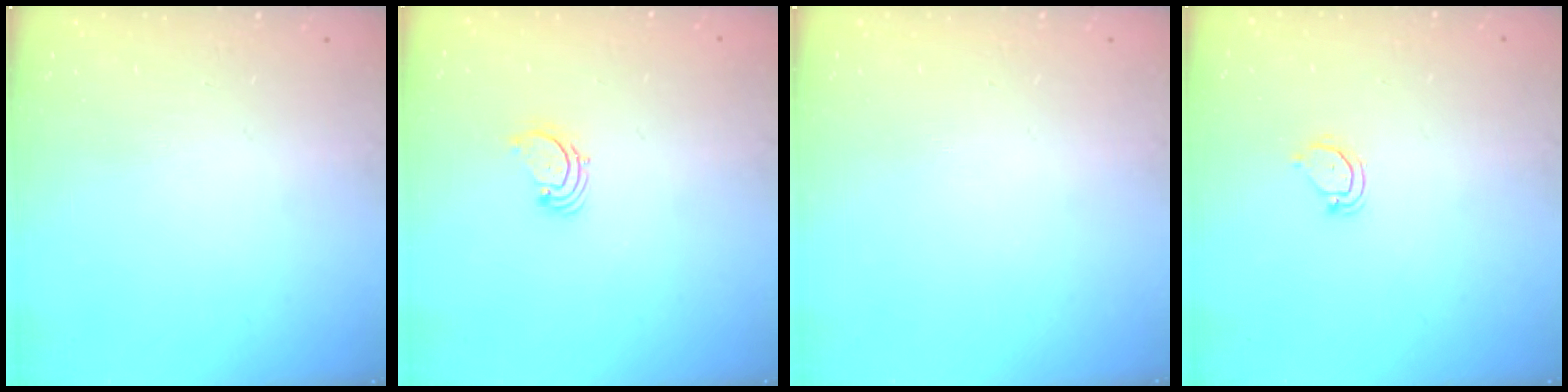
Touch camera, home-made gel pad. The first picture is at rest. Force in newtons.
{"total": 1.7, "press": 1.7, "slide": 0.2}
{"total": 0.0}
{"total": 3.4, "press": 3.4, "slide": 0.6}